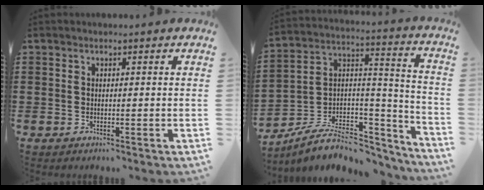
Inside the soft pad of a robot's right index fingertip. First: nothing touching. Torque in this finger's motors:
{"motor_torque": [-0.06, -1.28, 0.64, 0.11]}